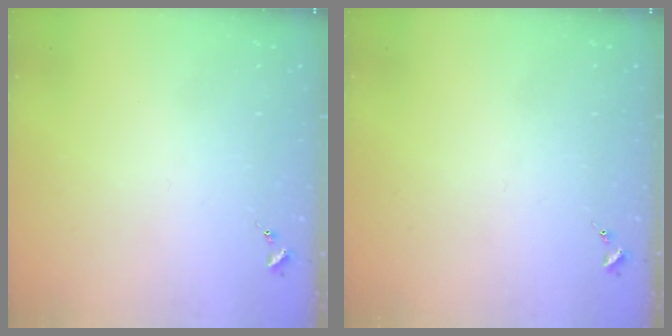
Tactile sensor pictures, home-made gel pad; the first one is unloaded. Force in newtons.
{"total": 0.0}